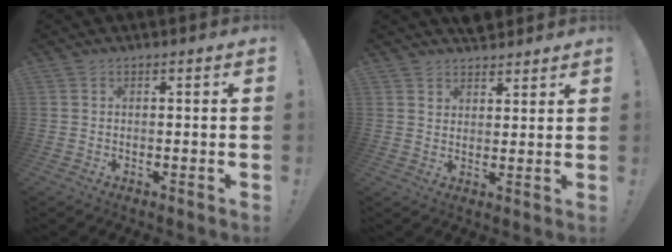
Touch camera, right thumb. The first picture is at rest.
{"total": 4.4, "force": [3.8, 2.2, 0.1], "torque": [0.005, -0.025, 0.070]}